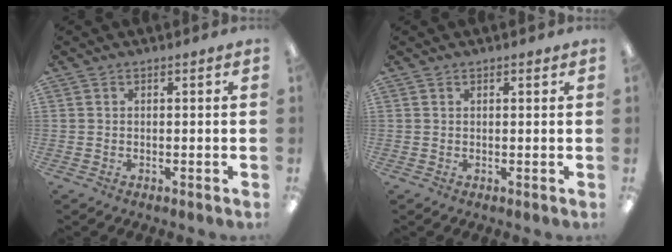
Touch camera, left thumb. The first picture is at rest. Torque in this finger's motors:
{"motor_torque": [-0.40, -0.30, -0.35, 0.17, 0.02]}